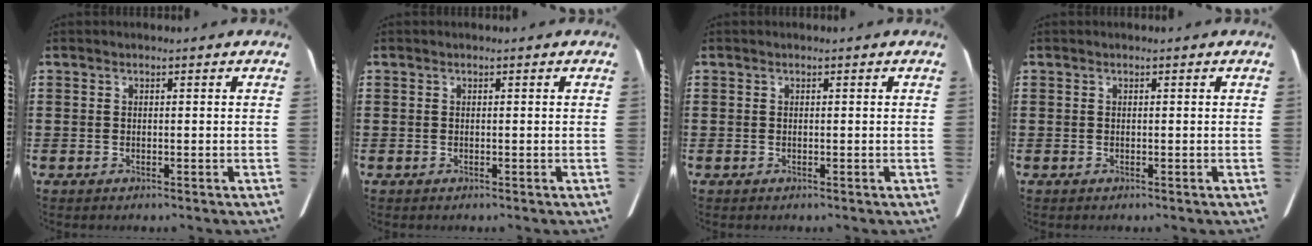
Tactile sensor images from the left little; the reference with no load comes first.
{"total": 0.0}
{"total": 0.0}
{"total": 0.0}